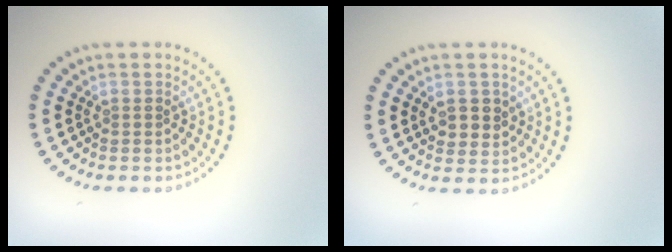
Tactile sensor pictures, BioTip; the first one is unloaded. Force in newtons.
{"total": 2.3, "press": 2.2, "slide": 0.6}